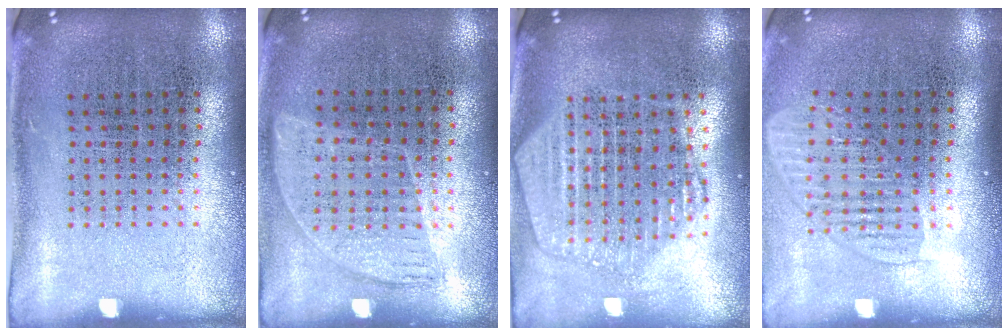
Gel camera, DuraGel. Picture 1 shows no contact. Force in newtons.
{"total": 0.9, "press": 0.8, "slide": 0.5}
{"total": 2.3, "press": 2.0, "slide": 1.1}
{"total": 1.6, "press": 1.4, "slide": 0.8}